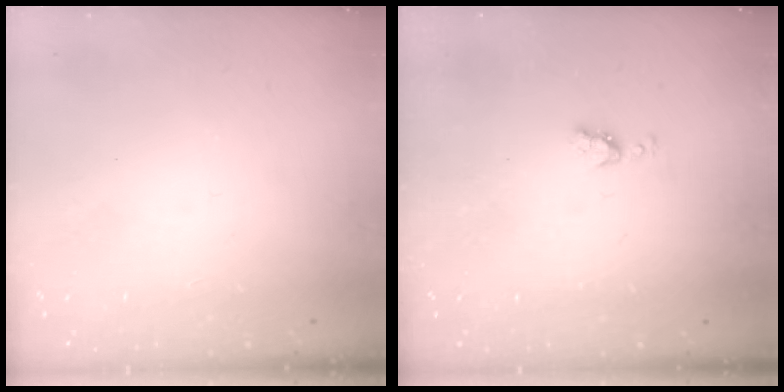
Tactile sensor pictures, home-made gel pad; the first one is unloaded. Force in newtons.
{"total": 4.4, "press": 4.3, "slide": 0.6}